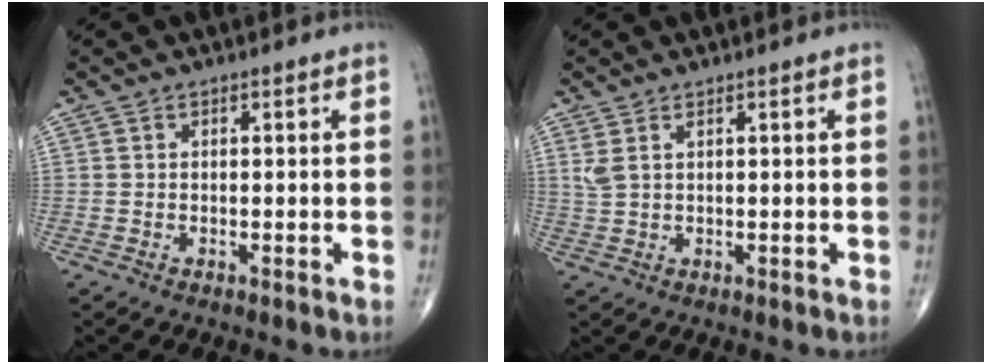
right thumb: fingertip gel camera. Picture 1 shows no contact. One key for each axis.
{"total": 2.4, "fx": 1.3, "fy": 0.8, "fz": 1.9, "tx": -0.050, "ty": 0.006, "tz": 0.036}